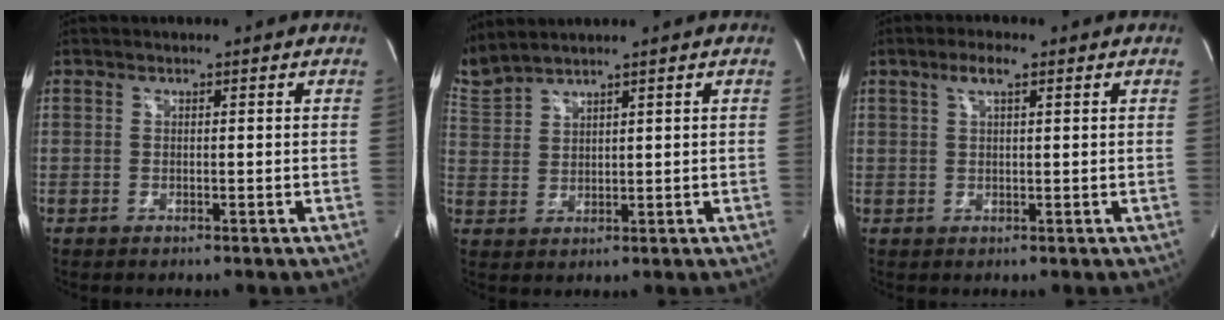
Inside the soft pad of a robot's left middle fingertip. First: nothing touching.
{"total": 6.7, "force": [6.2, -0.1, 2.3], "torque": [-0.079, 0.014, 0.142]}
{"total": 3.1, "force": [1.7, 0.7, 2.5], "torque": [-0.053, 0.009, 0.032]}